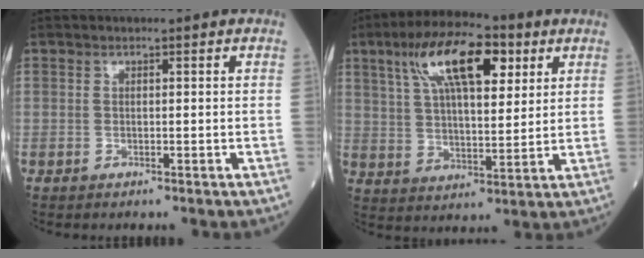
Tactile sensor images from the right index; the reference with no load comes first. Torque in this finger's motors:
{"motor_torque": [0.50, 0.35, 0.32, 0.18]}